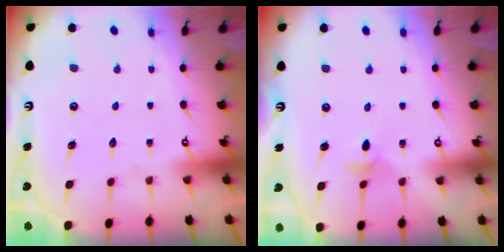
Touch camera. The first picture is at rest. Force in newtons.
{"total": 4.3, "press": 4.2, "slide": 0.6}